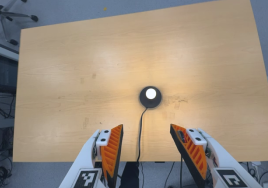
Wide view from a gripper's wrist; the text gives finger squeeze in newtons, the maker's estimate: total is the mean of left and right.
{"total": 0.0}